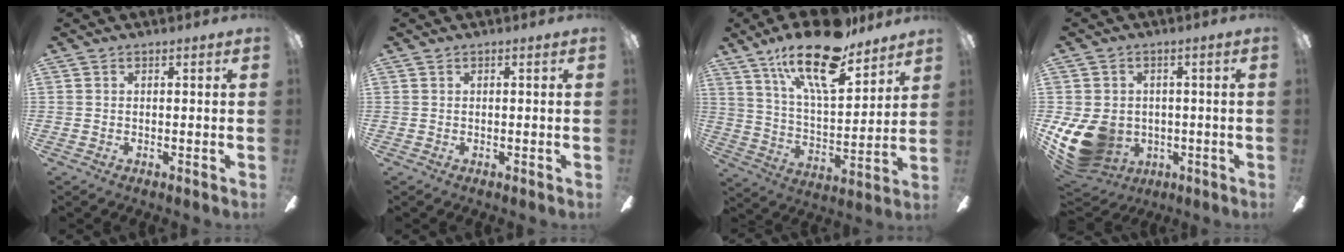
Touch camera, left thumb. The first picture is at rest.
{"total": 0.0}
{"total": 21.7, "force": [15.0, 7.5, 13.7], "torque": [-0.236, -0.083, 0.255]}
{"total": 13.4, "force": [-2.5, 11.1, 7.1], "torque": [-0.170, 0.001, -0.037]}